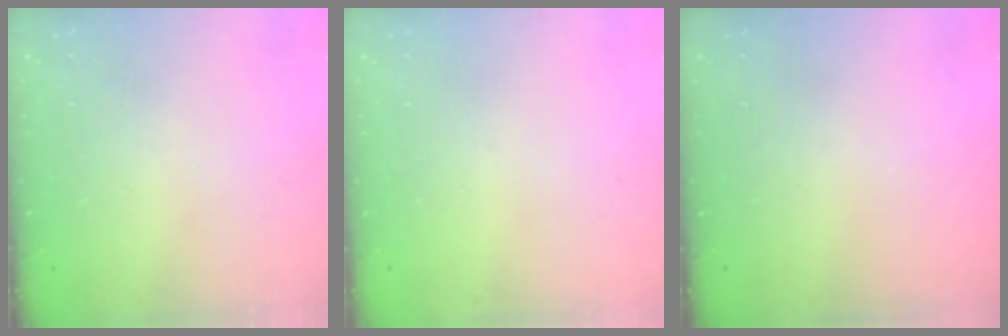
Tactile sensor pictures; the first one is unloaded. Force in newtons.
{"total": 0.0}
{"total": 0.0}